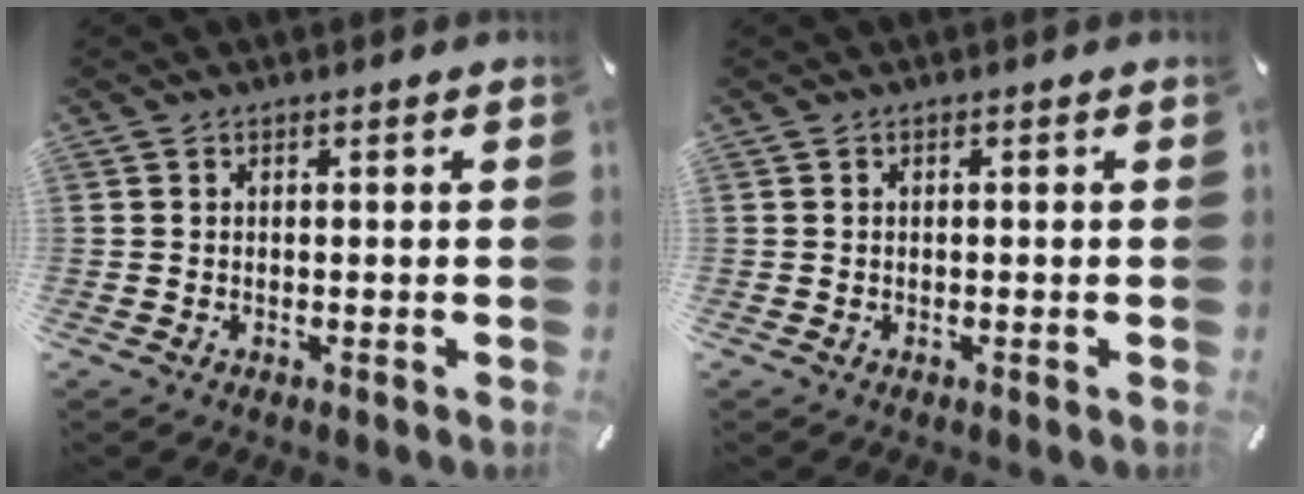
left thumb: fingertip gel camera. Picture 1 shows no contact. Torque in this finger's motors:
{"motor_torque": [0.00, 0.00, 0.00, 0.00, 0.00]}